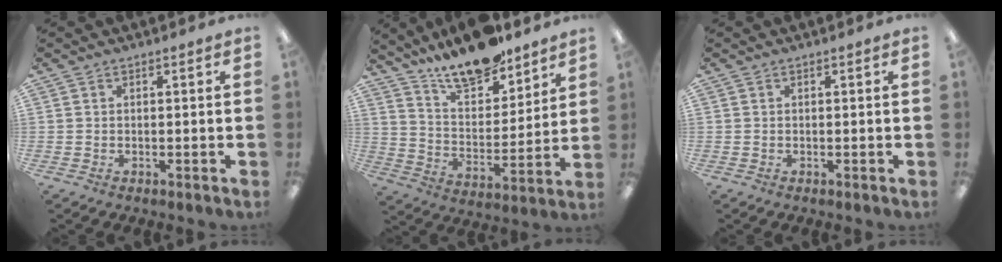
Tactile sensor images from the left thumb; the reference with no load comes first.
{"total": 16.0, "force": [13.8, 5.2, 6.2], "torque": [-0.111, -0.093, 0.245]}
{"total": 0.0}